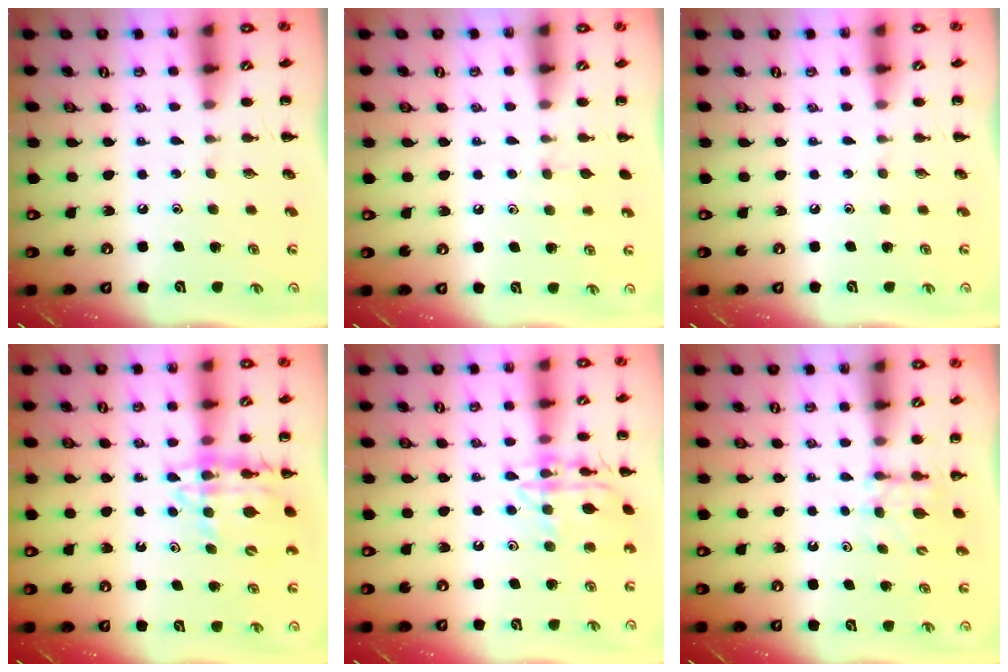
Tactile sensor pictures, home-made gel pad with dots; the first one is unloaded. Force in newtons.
{"total": 3.3, "press": 3.0, "slide": 1.3}
{"total": 0.0}
{"total": 12.5, "press": 12.1, "slide": 3.3}
{"total": 13.9, "press": 13.9, "slide": 0.9}
{"total": 4.5, "press": 4.3, "slide": 1.3}